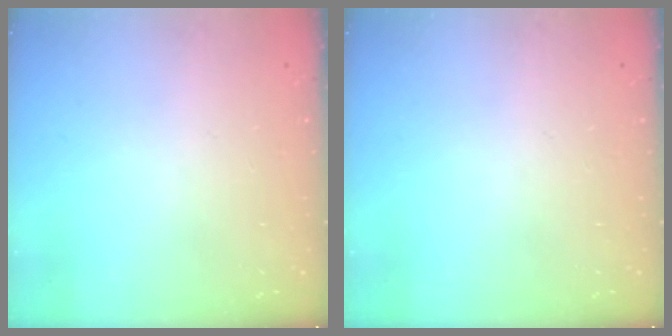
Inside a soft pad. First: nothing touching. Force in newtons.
{"total": 0.0}